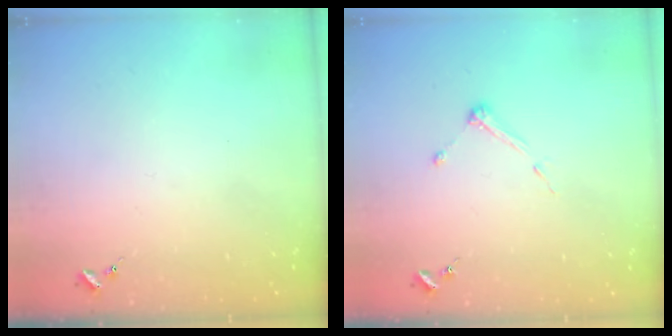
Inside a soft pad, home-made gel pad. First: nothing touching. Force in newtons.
{"total": 4.4, "press": 4.3, "slide": 0.5}